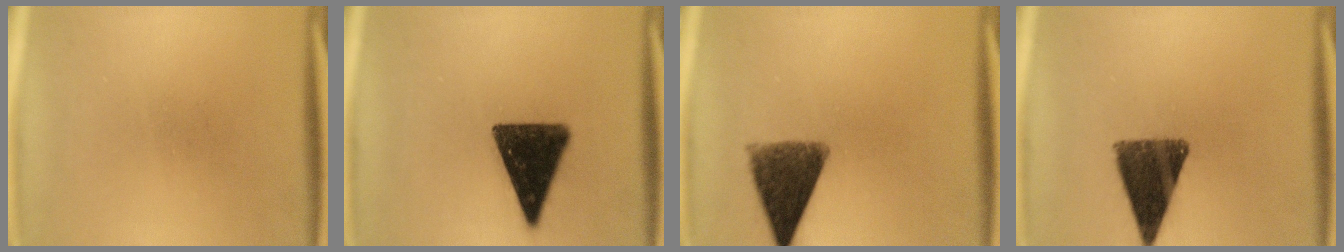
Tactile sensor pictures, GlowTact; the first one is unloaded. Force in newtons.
{"total": 14.3}
{"total": 10.1}
{"total": 11.7}